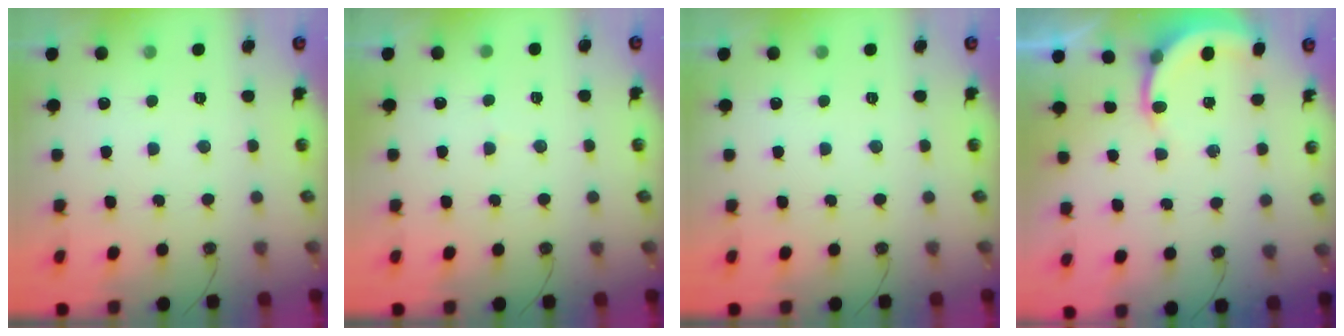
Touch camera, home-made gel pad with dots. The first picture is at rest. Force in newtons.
{"total": 2.9, "press": 2.9, "slide": 0.2}
{"total": 0.0}
{"total": 5.1, "press": 5.0, "slide": 0.4}